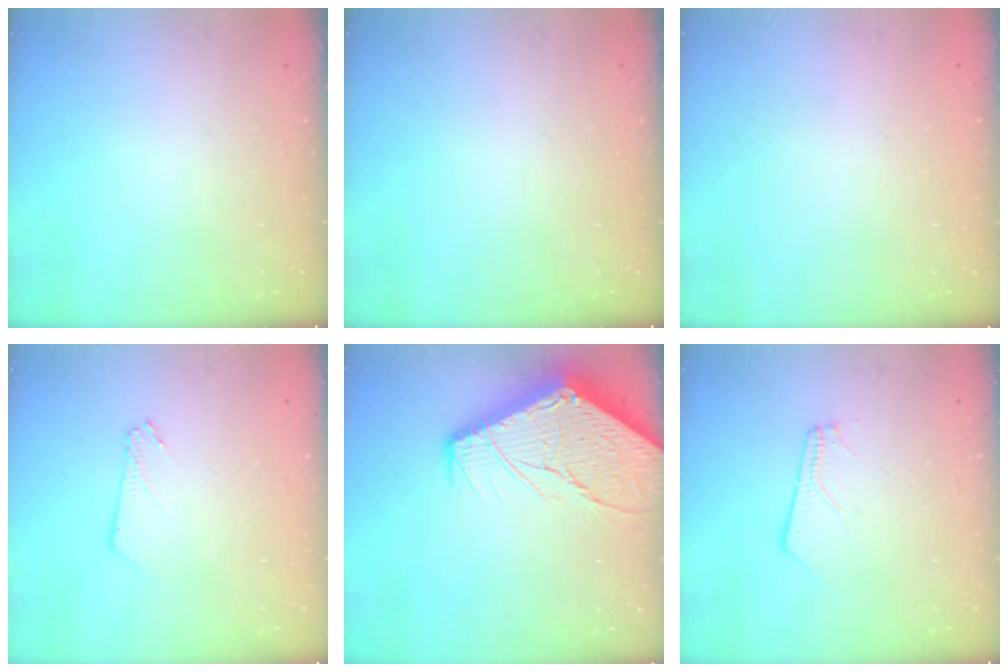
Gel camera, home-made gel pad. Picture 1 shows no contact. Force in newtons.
{"total": 0.0}
{"total": 0.0}
{"total": 2.5, "press": 2.5, "slide": 0.2}
{"total": 23.4, "press": 23.3, "slide": 2.9}
{"total": 4.0, "press": 3.9, "slide": 0.5}